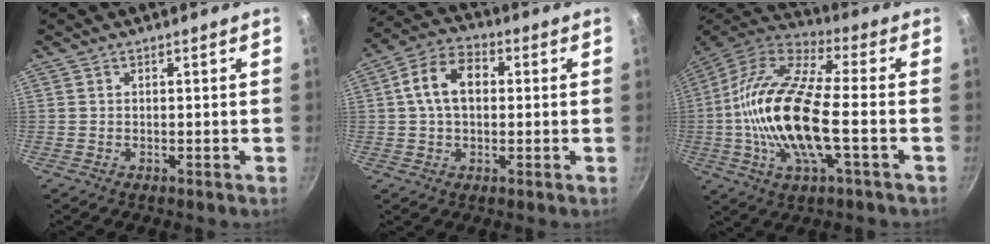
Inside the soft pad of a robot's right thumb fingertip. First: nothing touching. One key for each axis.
{"total": 10.2, "fx": 1.3, "fy": 6.9, "fz": 7.4, "tx": -0.113, "ty": 0.025, "tz": 0.009}
{"total": 21.2, "fx": -2.9, "fy": 8.0, "fz": 19.4, "tx": -0.386, "ty": 0.026, "tz": -0.073}